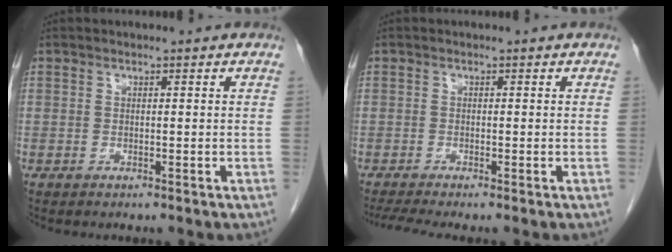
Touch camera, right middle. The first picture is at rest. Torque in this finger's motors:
{"motor_torque": [0.48, -0.34, 0.06, 0.03]}